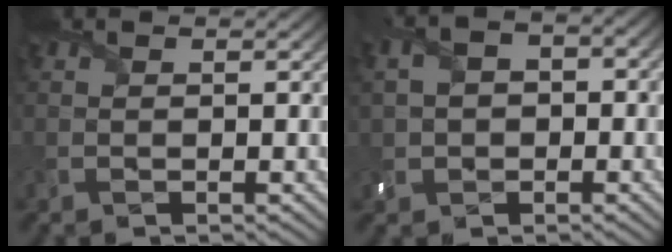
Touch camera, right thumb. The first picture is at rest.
{"total": 5.0, "force": [-0.1, 3.8, 3.3], "torque": [-0.075, 0.005, -0.004]}